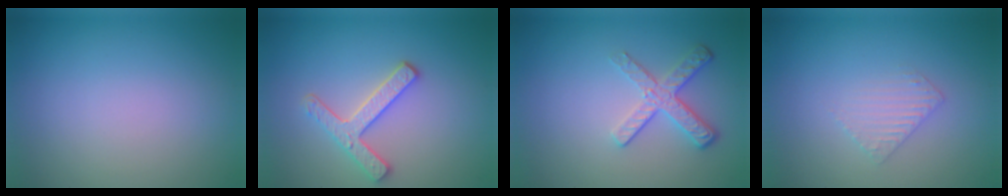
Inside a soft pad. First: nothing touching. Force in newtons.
{"total": 3.1, "press": 2.8, "slide": 1.2}
{"total": 3.0, "press": 2.3, "slide": 1.9}
{"total": 1.6, "press": 1.6, "slide": 0.4}